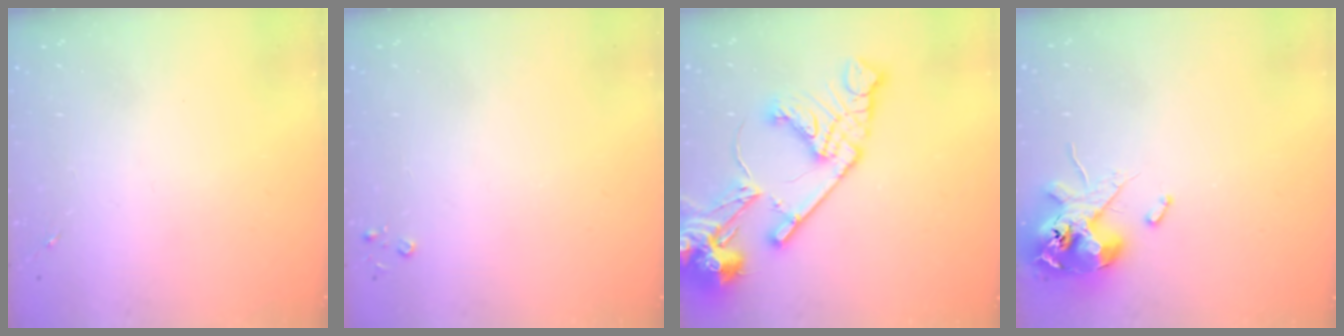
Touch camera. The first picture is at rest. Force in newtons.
{"total": 2.6, "press": 2.6, "slide": 0.3}
{"total": 20.6, "press": 20.5, "slide": 2.7}
{"total": 12.7, "press": 12.5, "slide": 2.2}